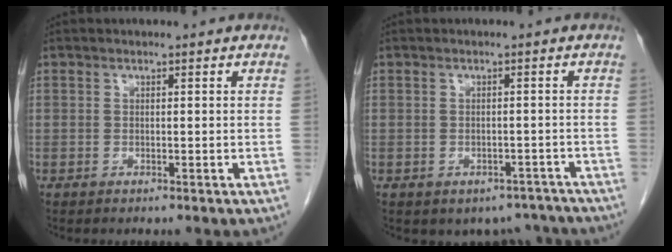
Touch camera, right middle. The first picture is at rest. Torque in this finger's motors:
{"motor_torque": [0.05, -0.04, 0.04, 0.04]}